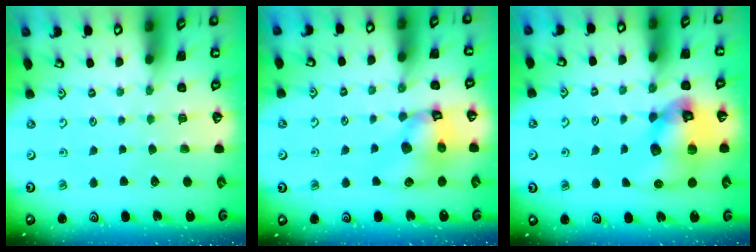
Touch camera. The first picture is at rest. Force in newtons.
{"total": 11.8, "press": 11.7, "slide": 1.6}
{"total": 16.0, "press": 15.8, "slide": 2.4}